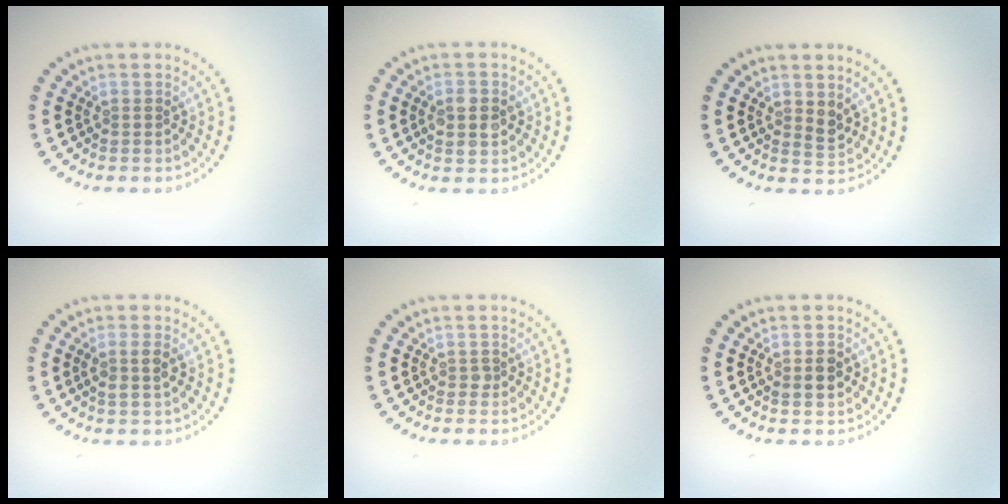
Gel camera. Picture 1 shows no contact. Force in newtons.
{"total": 2.8, "press": 2.8, "slide": 0.3}
{"total": 1.2, "press": 1.1, "slide": 0.5}
{"total": 1.8, "press": 1.7, "slide": 0.6}
{"total": 0.6, "press": 0.5, "slide": 0.3}
{"total": 1.7, "press": 1.7, "slide": 0.1}